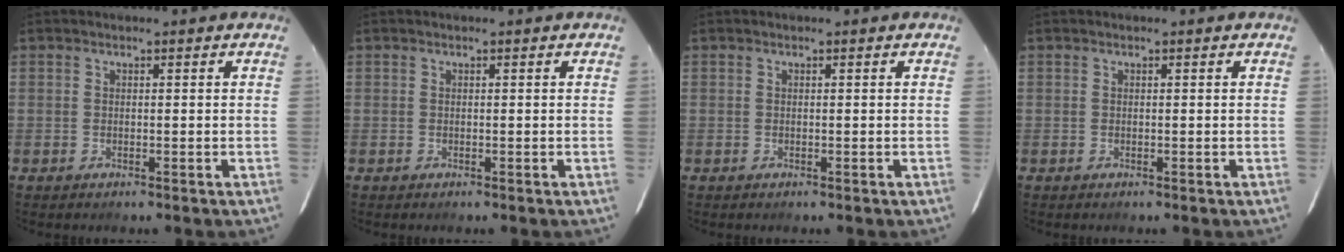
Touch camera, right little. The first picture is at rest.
{"total": 0.0}
{"total": 0.0}
{"total": 0.0}